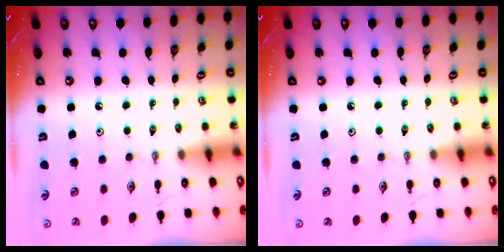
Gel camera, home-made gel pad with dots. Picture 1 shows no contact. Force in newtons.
{"total": 0.0}